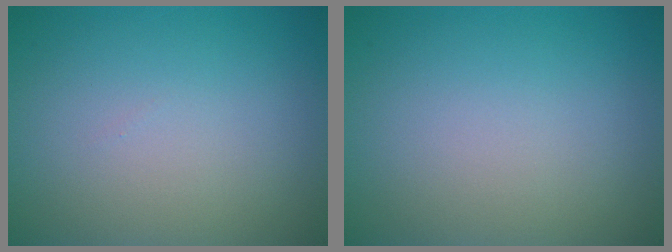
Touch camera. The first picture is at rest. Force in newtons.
{"total": 0.0}